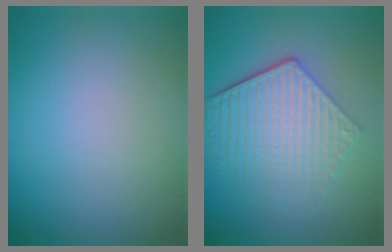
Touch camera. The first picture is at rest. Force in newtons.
{"total": 6.1, "press": 4.4, "slide": 4.2}